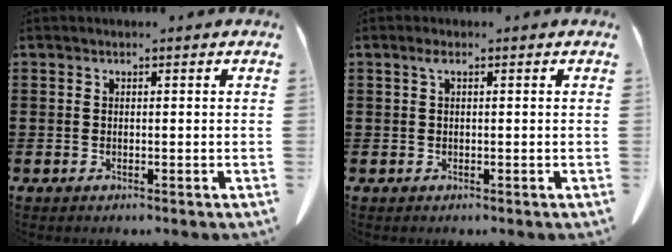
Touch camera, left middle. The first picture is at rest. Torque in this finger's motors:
{"motor_torque": [1.12, 0.91, 0.11, 0.13]}